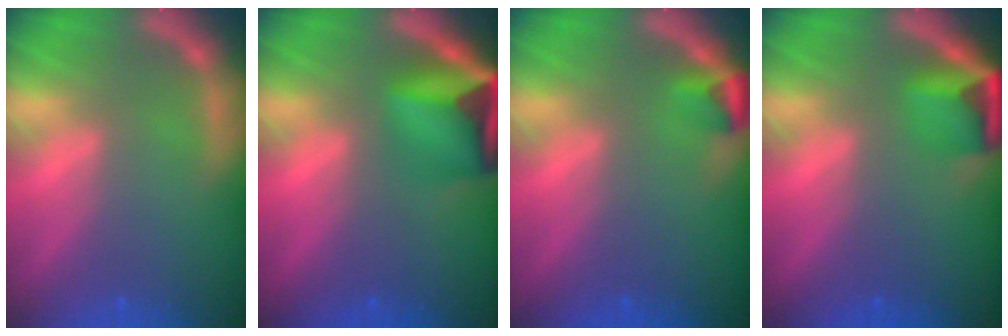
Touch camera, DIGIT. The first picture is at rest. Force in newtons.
{"total": 8.4}
{"total": 1.9}
{"total": 4.4}